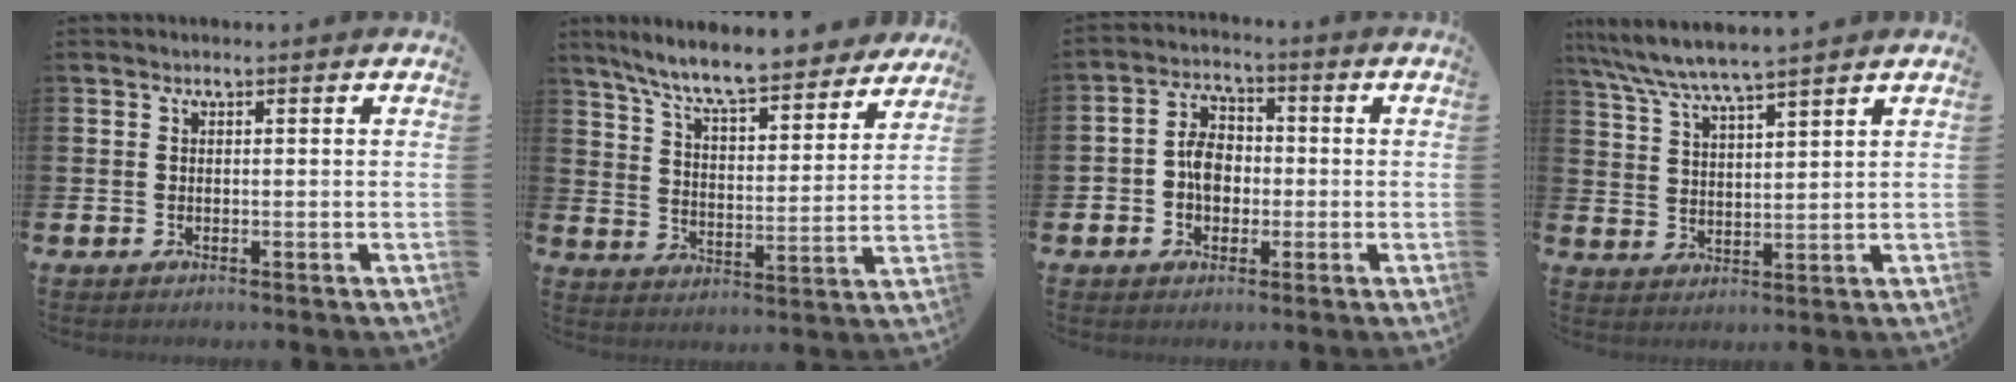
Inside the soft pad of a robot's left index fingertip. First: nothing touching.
{"total": 8.9, "force": [8.2, 0.9, 3.3], "torque": [-0.095, -0.059, 0.140]}
{"total": 5.2, "force": [-0.5, 4.0, 3.2], "torque": [-0.053, 0.008, -0.016]}
{"total": 6.0, "force": [5.7, -0.1, 2.0], "torque": [-0.062, -0.028, 0.100]}